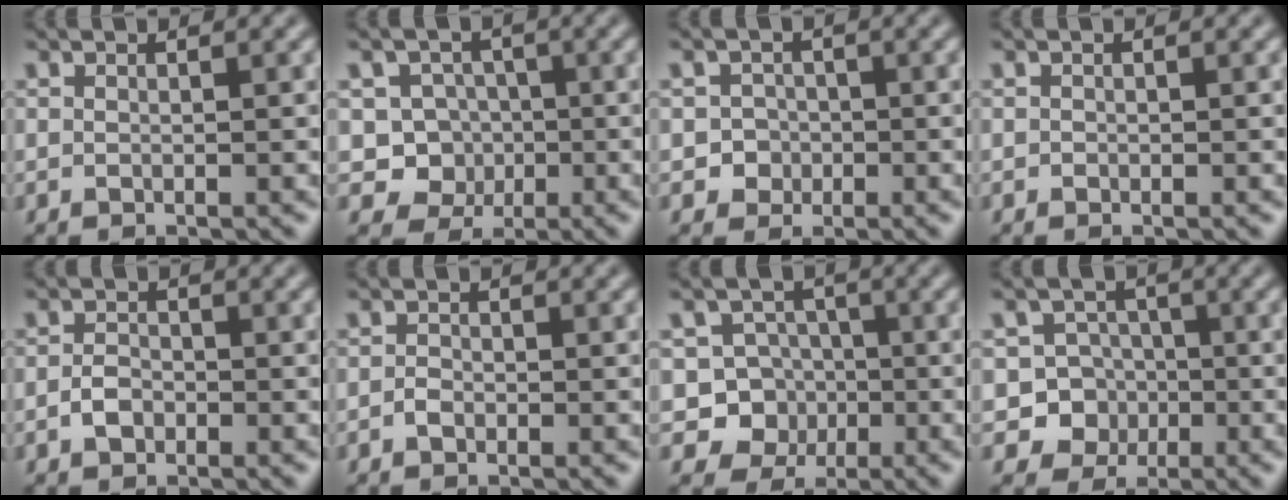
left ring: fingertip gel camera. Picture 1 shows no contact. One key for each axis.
{"total": 4.4, "fx": -0.5, "fy": 4.2, "fz": 1.3, "tx": 0.007, "ty": 0.008, "tz": -0.032}
{"total": 2.1, "fx": -0.6, "fy": 2.0, "fz": 0.3, "tx": 0.016, "ty": 0.004, "tz": -0.013}
{"total": 0.0}
{"total": 1.7, "fx": -0.7, "fy": 1.2, "fz": 0.9, "tx": -0.018, "ty": 0.004, "tz": -0.017}
{"total": 1.0, "fx": -0.5, "fy": 0.7, "fz": 0.5, "tx": -0.011, "ty": 0.000, "tz": -0.012}
{"total": 6.4, "fx": -1.5, "fy": 6.0, "fz": 1.5, "tx": -0.006, "ty": 0.014, "tz": -0.053}
{"total": 6.8, "fx": -2.1, "fy": 6.4, "fz": 1.3, "tx": -0.003, "ty": 0.007, "tz": -0.058}